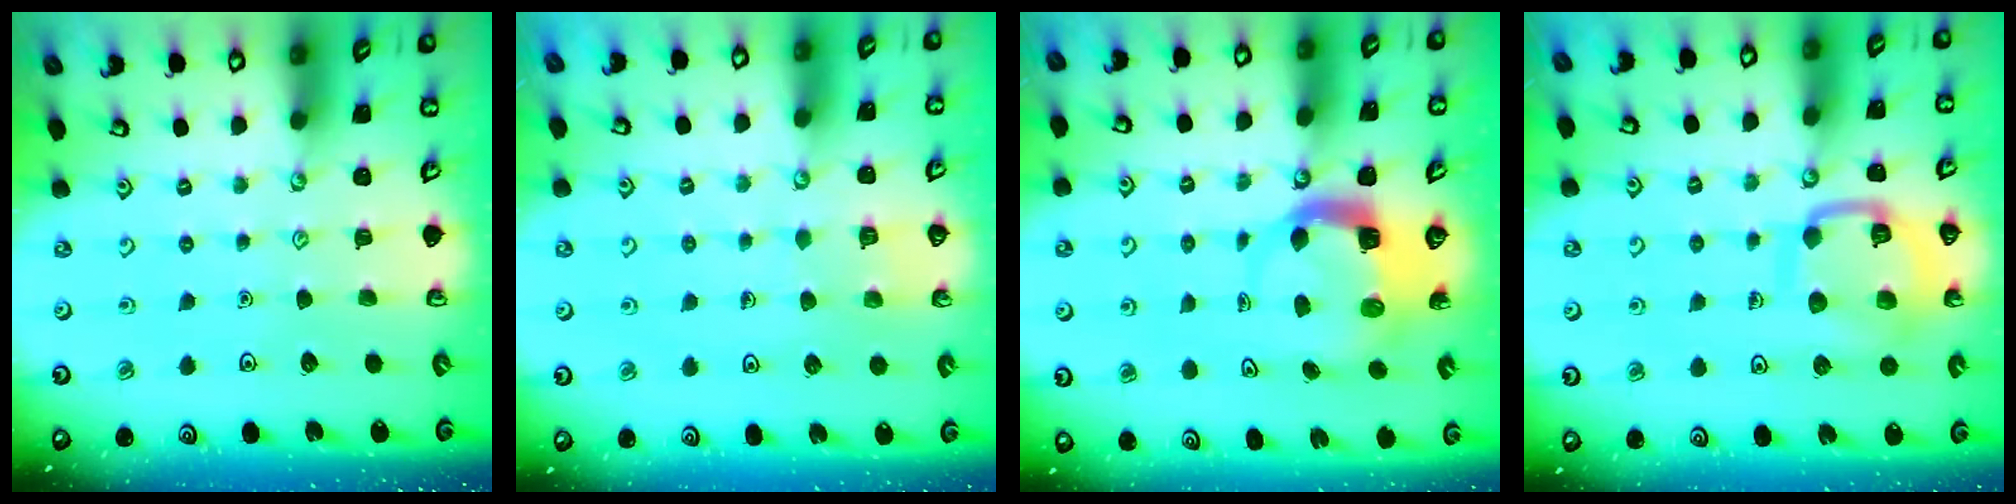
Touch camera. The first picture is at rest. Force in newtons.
{"total": 2.9, "press": 2.9, "slide": 0.2}
{"total": 6.2, "press": 6.2, "slide": 0.6}
{"total": 12.8, "press": 12.8, "slide": 1.3}